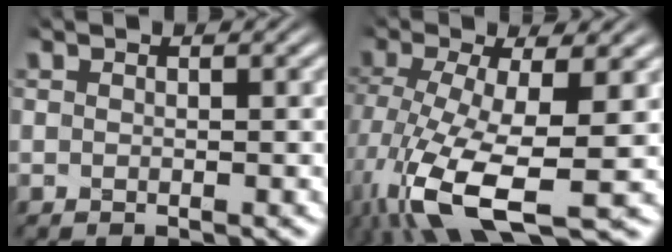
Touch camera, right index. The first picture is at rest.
{"total": 8.0, "force": [-3.0, 3.2, 6.7], "torque": [-0.145, -0.062, -0.013]}